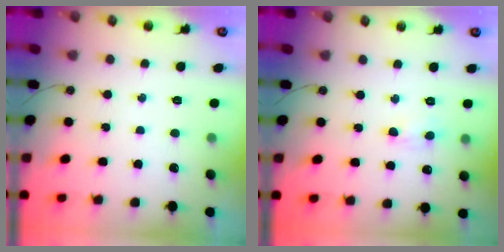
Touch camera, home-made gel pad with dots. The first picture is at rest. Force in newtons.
{"total": 4.6, "press": 4.6, "slide": 0.7}